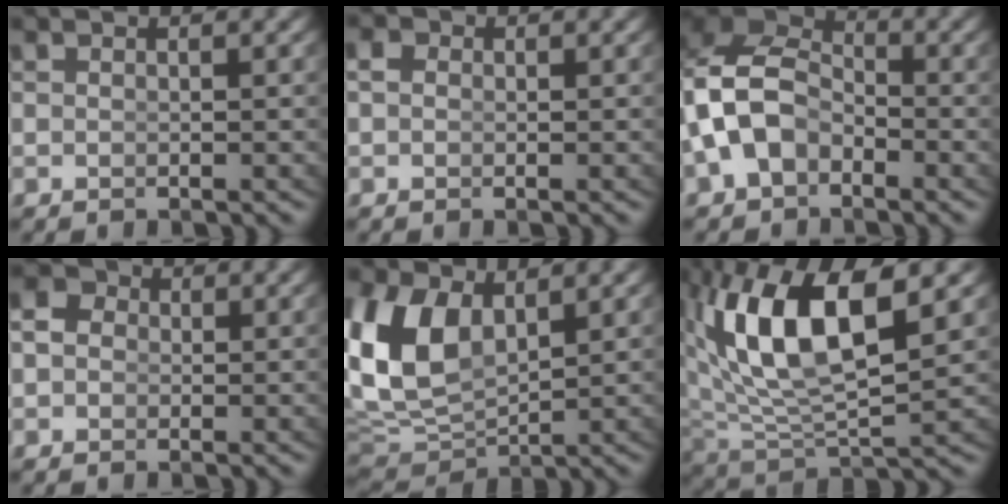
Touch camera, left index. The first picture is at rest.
{"total": 1.0, "force": [0.1, 0.8, 0.5], "torque": [-0.007, -0.008, 0.003]}
{"total": 10.4, "force": [0.0, 9.3, 4.6], "torque": [-0.134, -0.021, -0.010]}
{"total": 4.8, "force": [1.2, 4.2, 2.0], "torque": [-0.036, 0.009, 0.001]}
{"total": 10.3, "force": [1.6, 7.8, 6.5], "torque": [-0.168, -0.022, 0.040]}
{"total": 9.8, "force": [2.8, 4.2, 8.4], "torque": [-0.178, -0.008, 0.059]}